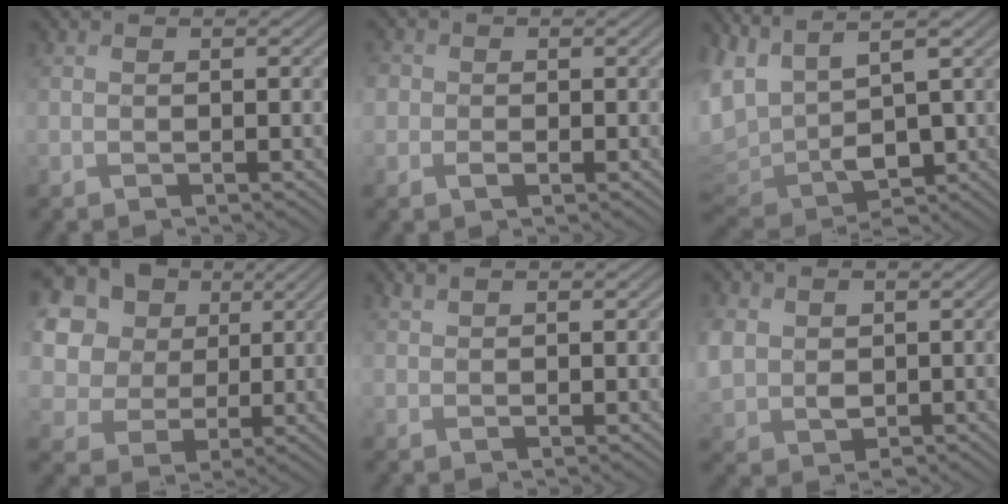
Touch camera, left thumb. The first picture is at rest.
{"total": 2.7, "force": [-0.3, 2.4, 1.3], "torque": [-0.026, 0.000, -0.014]}
{"total": 9.2, "force": [3.1, 5.3, 6.8], "torque": [-0.174, -0.008, 0.070]}
{"total": 16.9, "force": [7.0, 13.6, 7.2], "torque": [-0.249, 0.032, 0.162]}
{"total": 1.4, "force": [1.2, 0.4, 0.5], "torque": [-0.015, 0.002, 0.026]}
{"total": 5.4, "force": [1.5, 4.3, 2.9], "torque": [-0.100, -0.007, 0.032]}